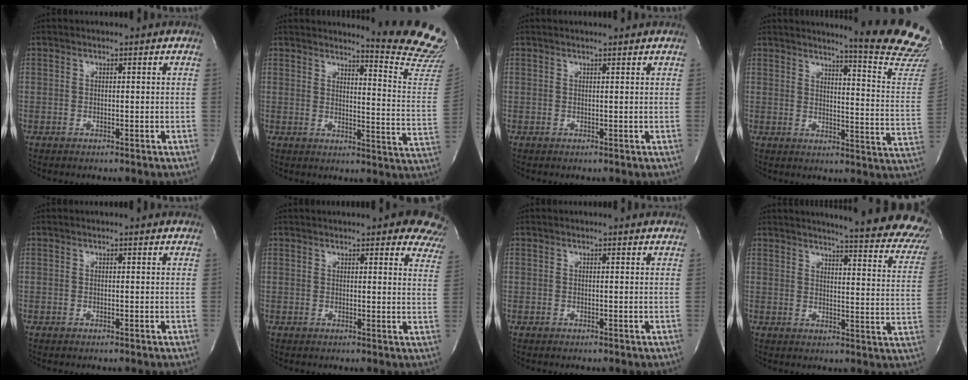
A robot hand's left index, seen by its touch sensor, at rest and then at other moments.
{"total": 14.4, "force": [14.1, -1.4, 2.8], "torque": [-0.030, -0.153, 0.140]}
{"total": 2.4, "force": [2.3, -0.2, 0.8], "torque": [-0.016, 0.010, 0.026]}
{"total": 17.5, "force": [16.2, -0.8, 6.5], "torque": [-0.082, -0.139, 0.173]}
{"total": 1.8, "force": [1.7, 0.2, 0.3], "torque": [-0.014, 0.000, 0.011]}
{"total": 16.3, "force": [14.0, 3.8, 7.4], "torque": [-0.076, -0.016, 0.139]}
{"total": 2.3, "force": [2.2, 0.3, 0.4], "torque": [-0.013, 0.000, 0.014]}
{"total": 23.5, "force": [20.7, 2.9, 10.8], "torque": [-0.134, -0.088, 0.220]}